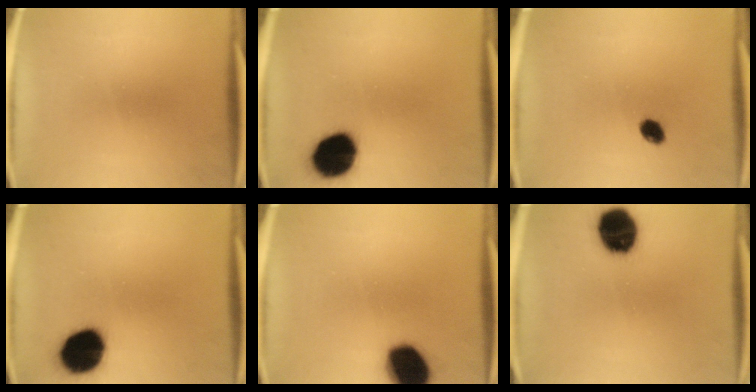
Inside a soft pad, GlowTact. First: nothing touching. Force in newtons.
{"total": 14.8}
{"total": 3.1}
{"total": 14.8}
{"total": 14.9}
{"total": 14.6}